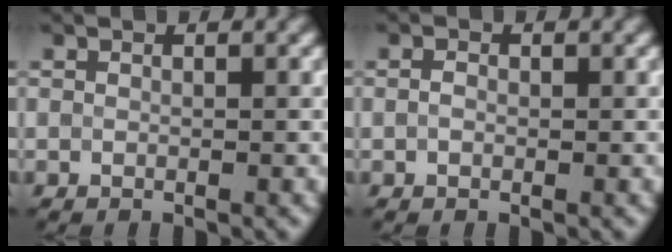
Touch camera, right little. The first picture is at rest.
{"total": 0.8, "force": [-0.1, 0.6, 0.6], "torque": [-0.016, 0.004, -0.005]}